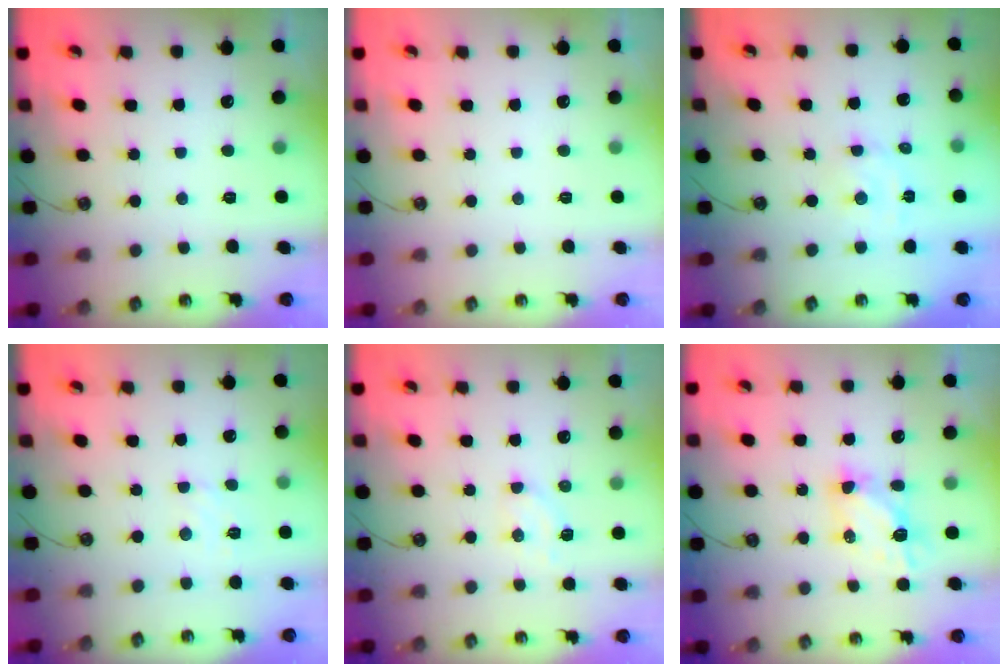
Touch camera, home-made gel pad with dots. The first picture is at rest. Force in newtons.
{"total": 0.0}
{"total": 2.7, "press": 2.7, "slide": 0.1}
{"total": 4.1, "press": 4.1, "slide": 0.6}
{"total": 5.3, "press": 5.2, "slide": 1.1}
{"total": 6.0, "press": 6.0, "slide": 0.5}